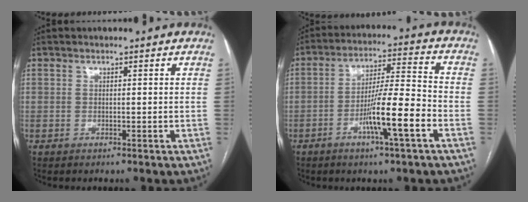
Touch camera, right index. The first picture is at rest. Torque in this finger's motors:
{"motor_torque": [1.35, -0.52, 0.76, 0.17]}